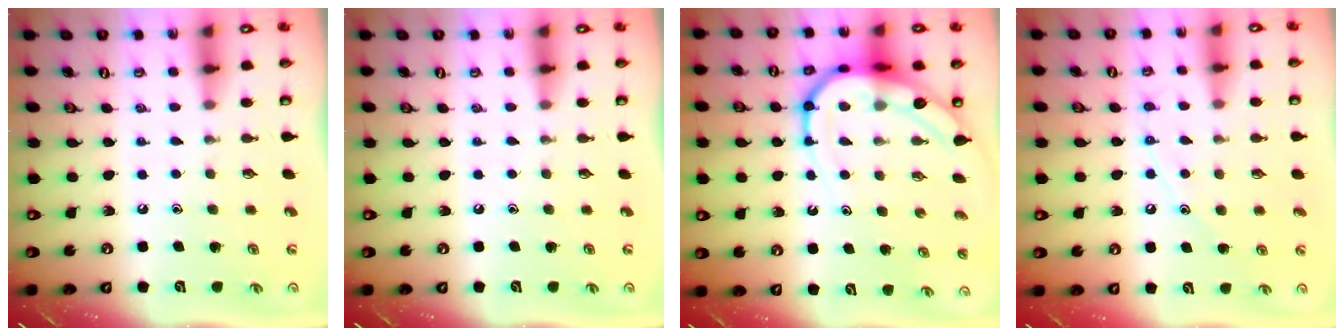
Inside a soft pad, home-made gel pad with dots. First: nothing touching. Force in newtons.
{"total": 0.0}
{"total": 11.9, "press": 11.8, "slide": 1.3}
{"total": 7.8, "press": 7.8, "slide": 0.8}